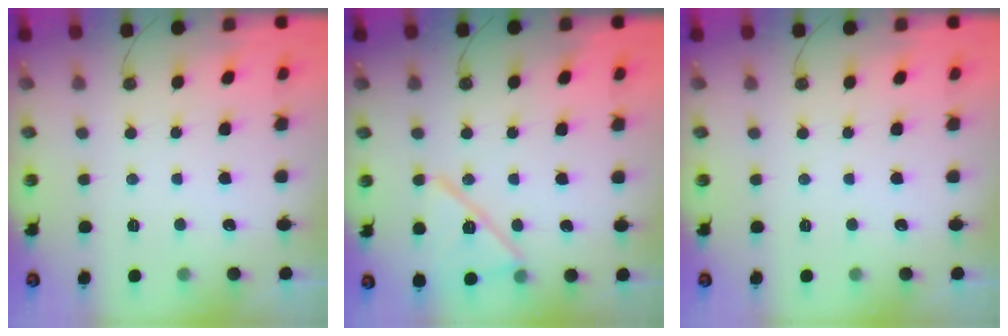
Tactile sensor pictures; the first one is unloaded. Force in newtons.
{"total": 14.0, "press": 14.0, "slide": 1.1}
{"total": 0.0}